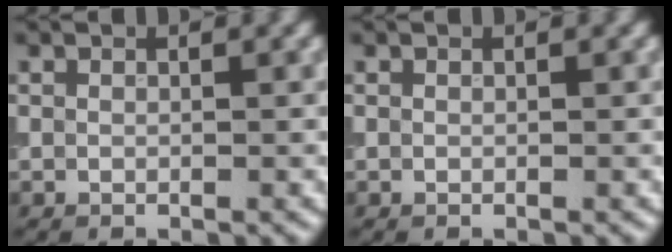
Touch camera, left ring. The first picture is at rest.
{"total": 0.0}